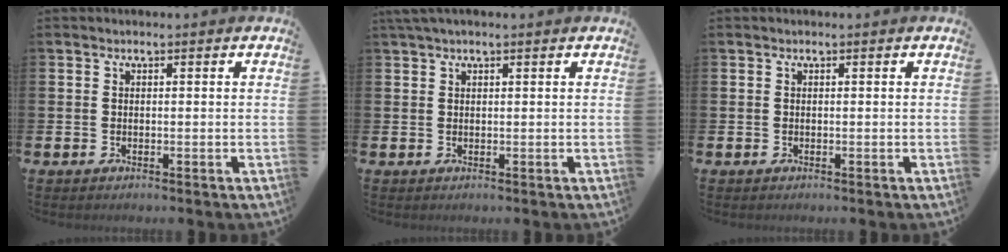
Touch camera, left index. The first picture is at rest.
{"total": 1.2, "force": [1.0, 0.1, 0.7], "torque": [-0.014, 0.003, 0.017]}
{"total": 0.0}